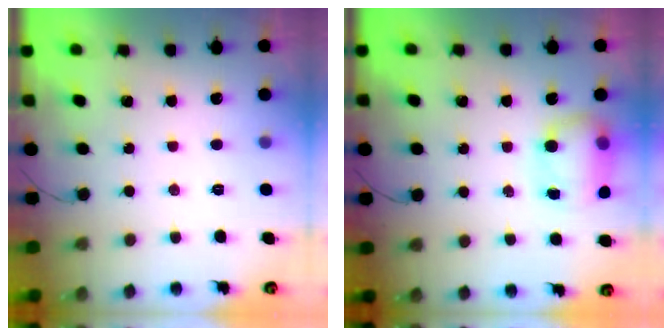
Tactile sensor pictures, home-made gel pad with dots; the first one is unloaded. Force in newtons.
{"total": 11.7, "press": 9.3, "slide": 7.1}